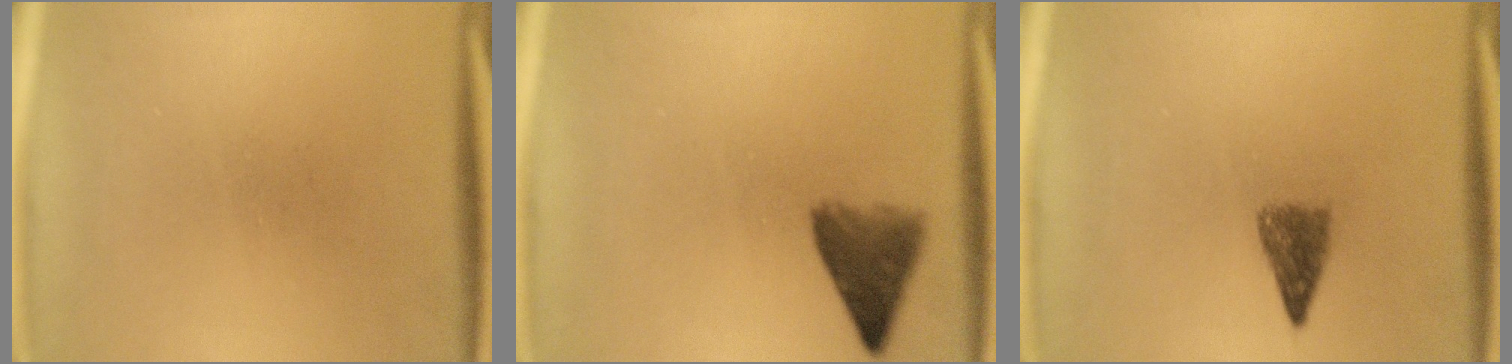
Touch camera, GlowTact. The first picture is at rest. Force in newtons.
{"total": 5.2}
{"total": 2.9}